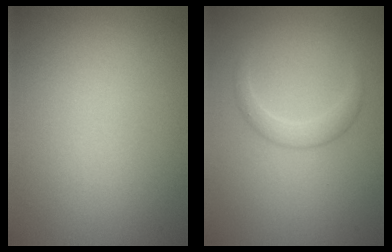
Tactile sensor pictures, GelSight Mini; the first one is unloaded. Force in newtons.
{"total": 1.6, "press": 1.6, "slide": 0.0}